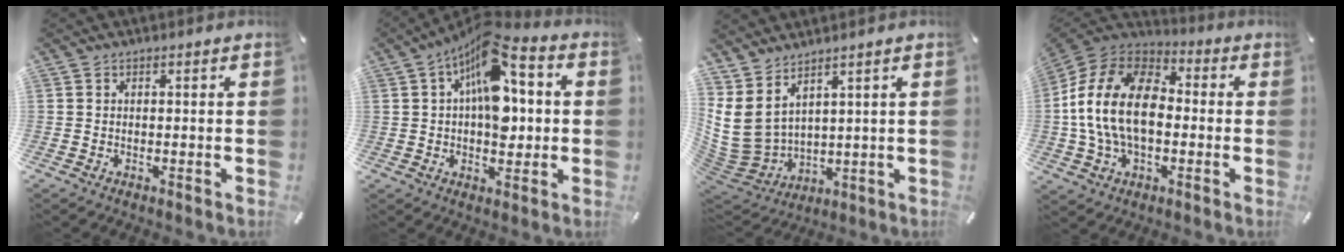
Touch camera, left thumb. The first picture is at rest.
{"total": 14.8, "force": [3.3, 8.3, 11.8], "torque": [-0.181, -0.024, 0.058]}
{"total": 9.1, "force": [4.5, 6.5, 4.6], "torque": [-0.133, -0.037, 0.090]}
{"total": 18.9, "force": [-2.1, 12.6, 13.9], "torque": [-0.290, 0.029, -0.036]}